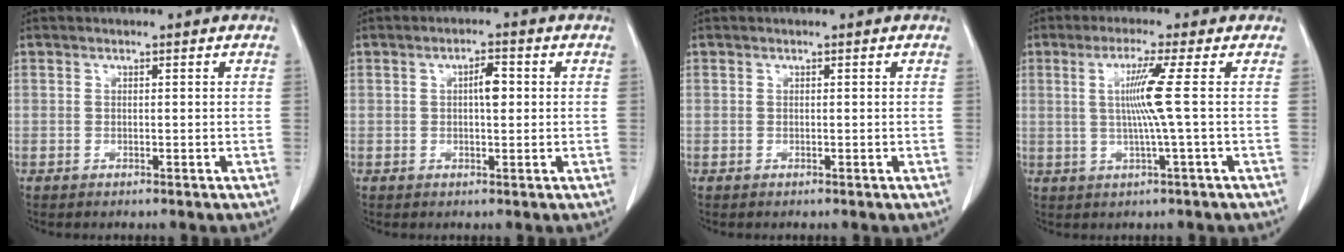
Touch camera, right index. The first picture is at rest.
{"total": 2.9, "force": [0.4, 0.9, 2.8], "torque": [-0.046, 0.004, 0.005]}
{"total": 0.0}
{"total": 6.0, "force": [0.6, -2.0, 5.6], "torque": [-0.111, -0.003, 0.014]}